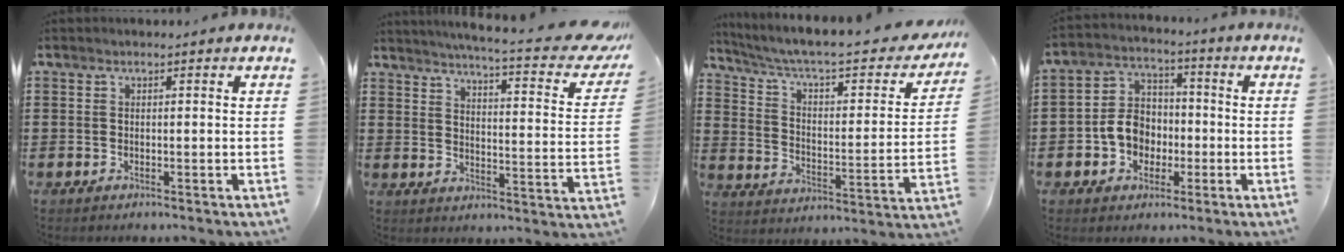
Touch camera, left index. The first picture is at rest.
{"total": 5.4, "force": [4.6, -0.6, 2.8], "torque": [-0.058, -0.044, 0.069]}
{"total": 6.1, "force": [4.7, 1.2, 3.7], "torque": [-0.094, -0.038, 0.073]}
{"total": 7.0, "force": [-1.8, 6.0, 3.3], "torque": [-0.092, 0.015, -0.037]}